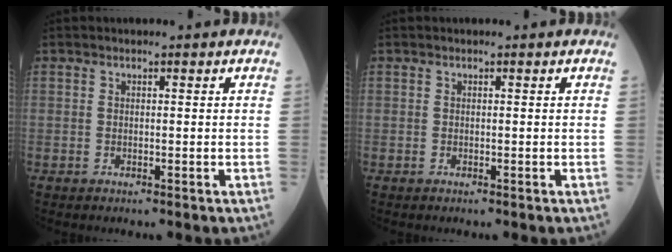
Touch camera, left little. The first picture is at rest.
{"total": 0.0}